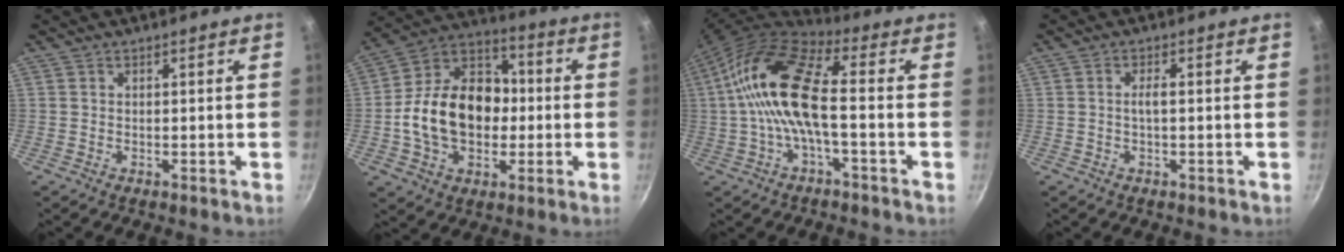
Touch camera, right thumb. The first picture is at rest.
{"total": 19.3, "force": [-1.5, 14.2, 12.9], "torque": [-0.185, 0.042, -0.038]}
{"total": 14.8, "force": [-1.0, 5.5, 13.7], "torque": [-0.272, 0.036, -0.035]}
{"total": 1.8, "force": [-0.1, 0.5, 1.7], "torque": [-0.036, 0.007, -0.003]}